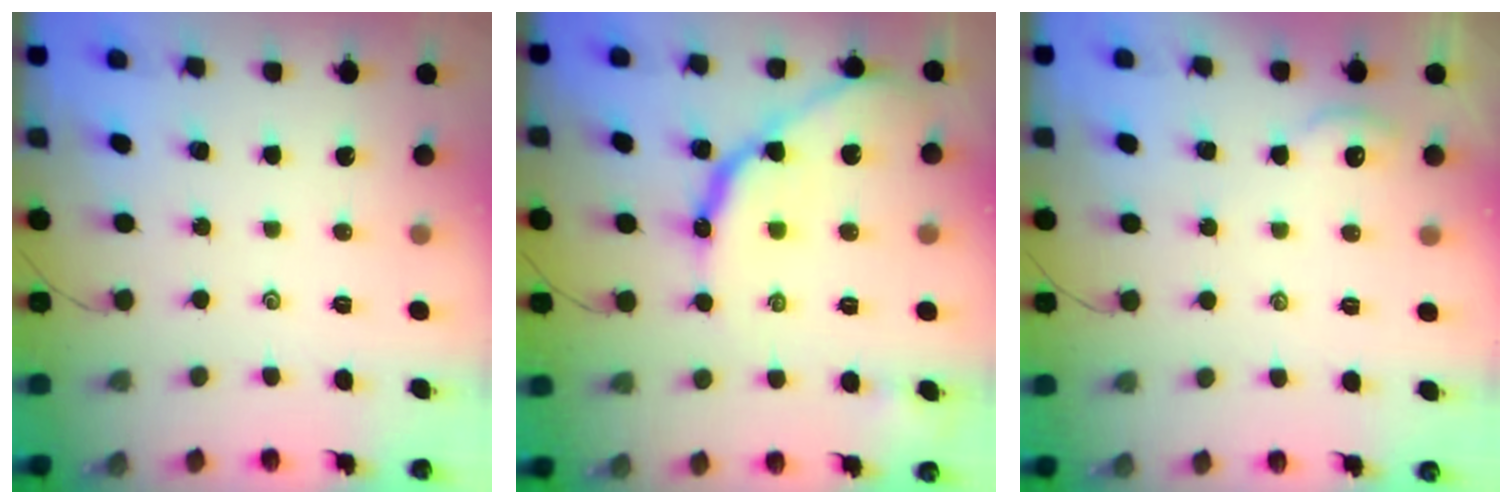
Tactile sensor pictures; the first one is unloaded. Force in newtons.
{"total": 13.3, "press": 13.2, "slide": 0.9}
{"total": 2.2, "press": 2.2, "slide": 0.2}